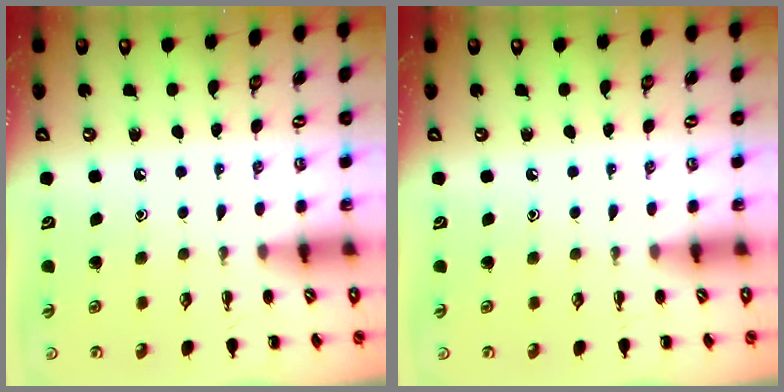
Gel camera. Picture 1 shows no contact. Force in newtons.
{"total": 0.0}